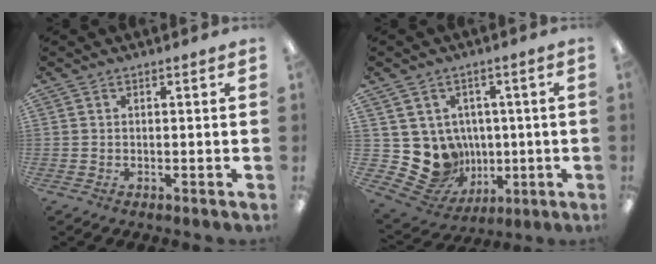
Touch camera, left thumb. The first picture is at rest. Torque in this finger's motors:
{"motor_torque": [-0.45, 0.37, -0.05, 0.05, 0.03]}